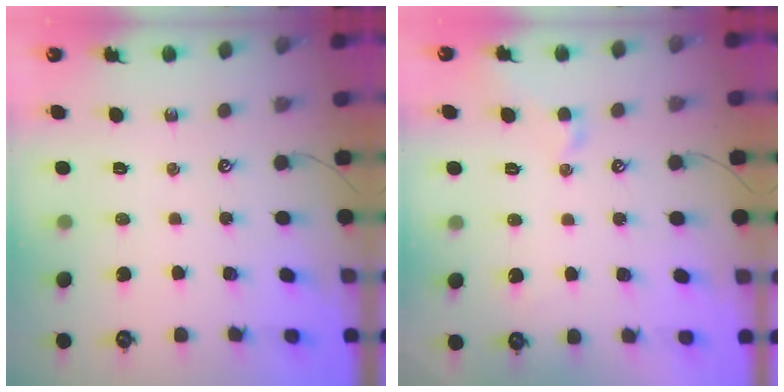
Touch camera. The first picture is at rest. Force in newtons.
{"total": 2.2, "press": 2.1, "slide": 0.5}